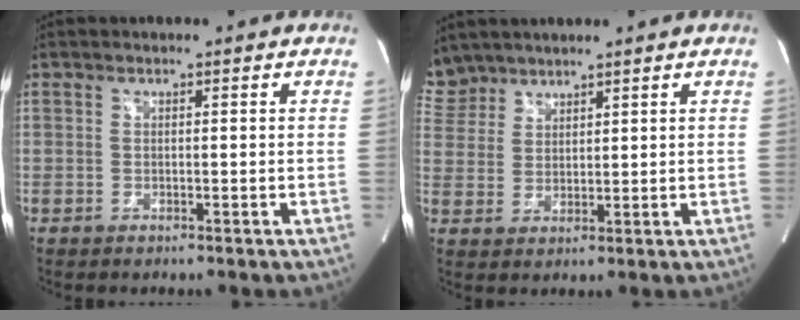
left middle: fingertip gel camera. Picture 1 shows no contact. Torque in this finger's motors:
{"motor_torque": [0.46, -0.46, 0.11, -0.05]}